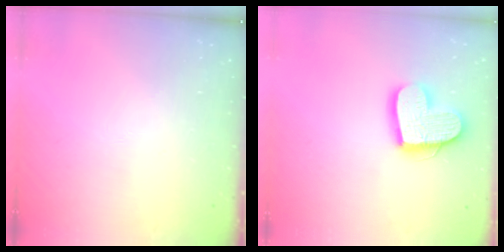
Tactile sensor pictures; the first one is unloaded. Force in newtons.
{"total": 16.2, "press": 16.2, "slide": 1.4}